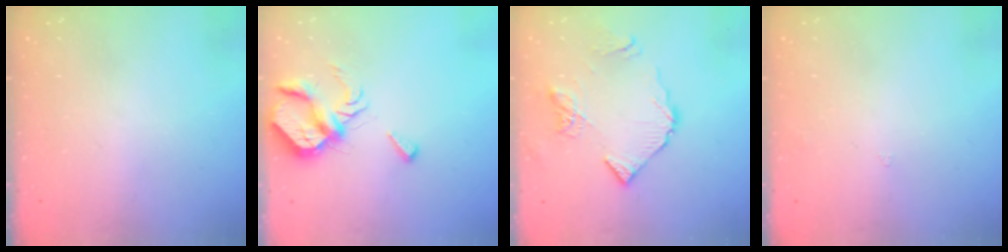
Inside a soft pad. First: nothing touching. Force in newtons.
{"total": 7.5, "press": 7.4, "slide": 0.8}
{"total": 10.5, "press": 10.4, "slide": 1.3}
{"total": 2.3, "press": 2.3, "slide": 0.5}